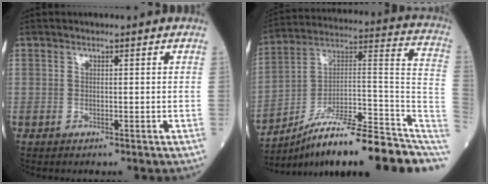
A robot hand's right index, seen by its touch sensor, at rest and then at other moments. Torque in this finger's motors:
{"motor_torque": [-0.39, -0.91, 0.20, 0.04]}